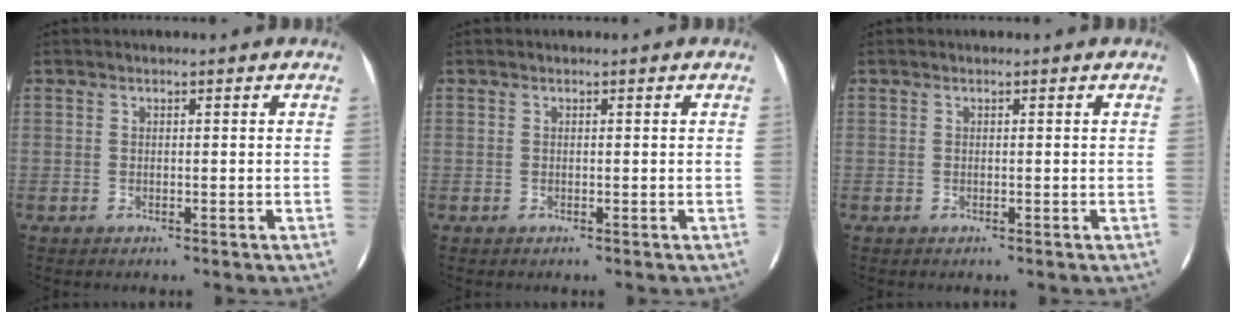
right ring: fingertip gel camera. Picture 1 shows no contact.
{"total": 0.0}
{"total": 0.0}